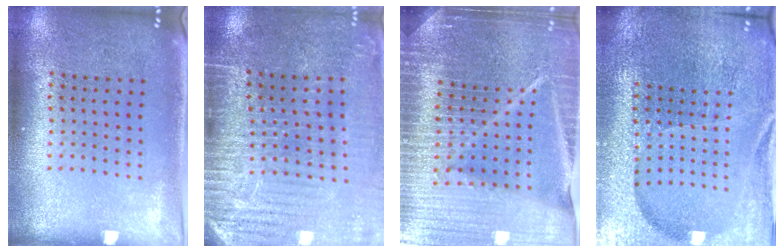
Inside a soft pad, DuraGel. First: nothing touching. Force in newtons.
{"total": 3.3, "press": 3.3, "slide": 0.4}
{"total": 6.4, "press": 5.5, "slide": 3.1}
{"total": 5.0, "press": 4.7, "slide": 1.7}